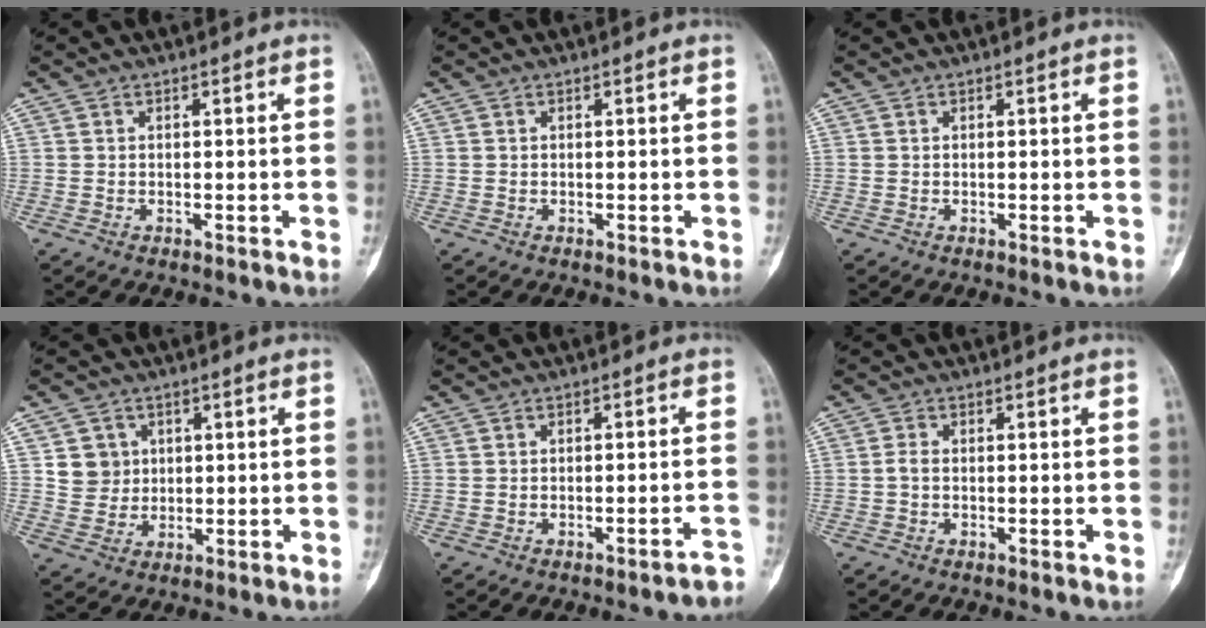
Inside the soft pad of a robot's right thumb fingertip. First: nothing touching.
{"total": 0.0}
{"total": 0.0}
{"total": 5.1, "force": [1.5, 4.8, 0.9], "torque": [0.010, -0.004, 0.027]}
{"total": 2.9, "force": [-2.6, 0.4, 1.3], "torque": [-0.014, 0.025, -0.029]}
{"total": 1.3, "force": [-0.3, 0.8, 1.0], "torque": [-0.020, 0.001, -0.008]}